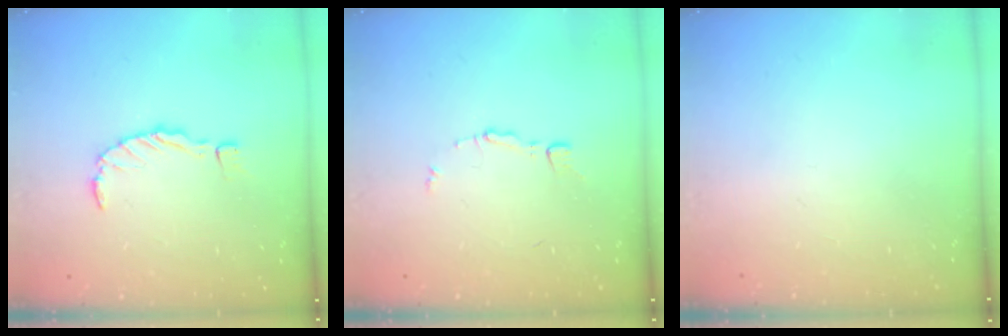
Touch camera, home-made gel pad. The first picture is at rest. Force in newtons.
{"total": 4.5, "press": 4.5, "slide": 0.3}
{"total": 0.0}